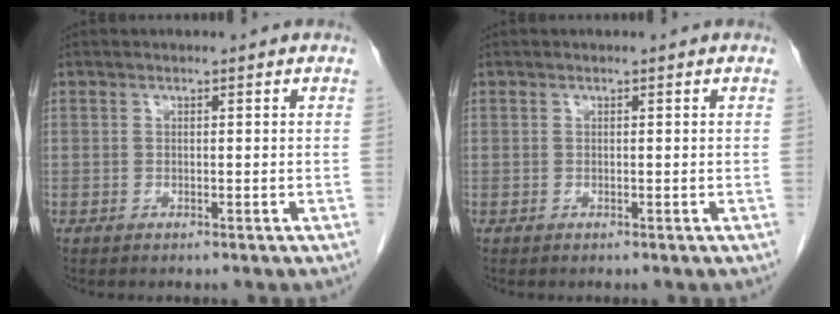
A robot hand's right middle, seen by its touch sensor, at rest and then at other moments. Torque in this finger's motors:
{"motor_torque": [0.00, 0.00, 0.00, 0.00]}